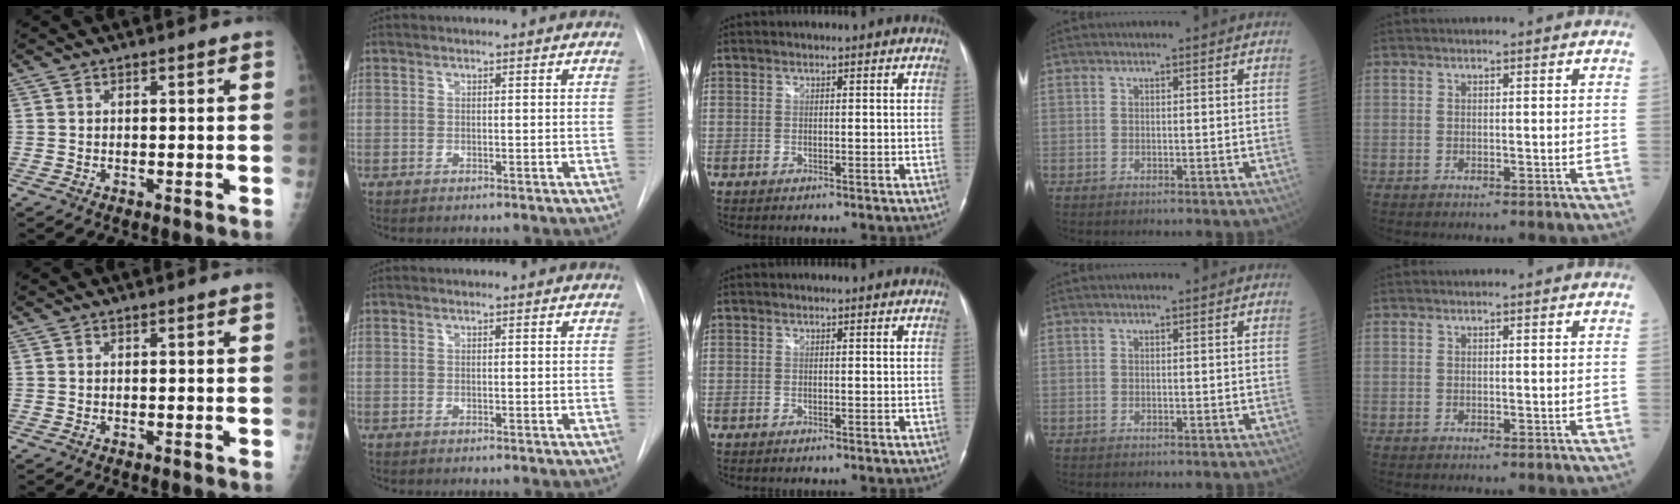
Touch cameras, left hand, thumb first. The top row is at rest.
{}